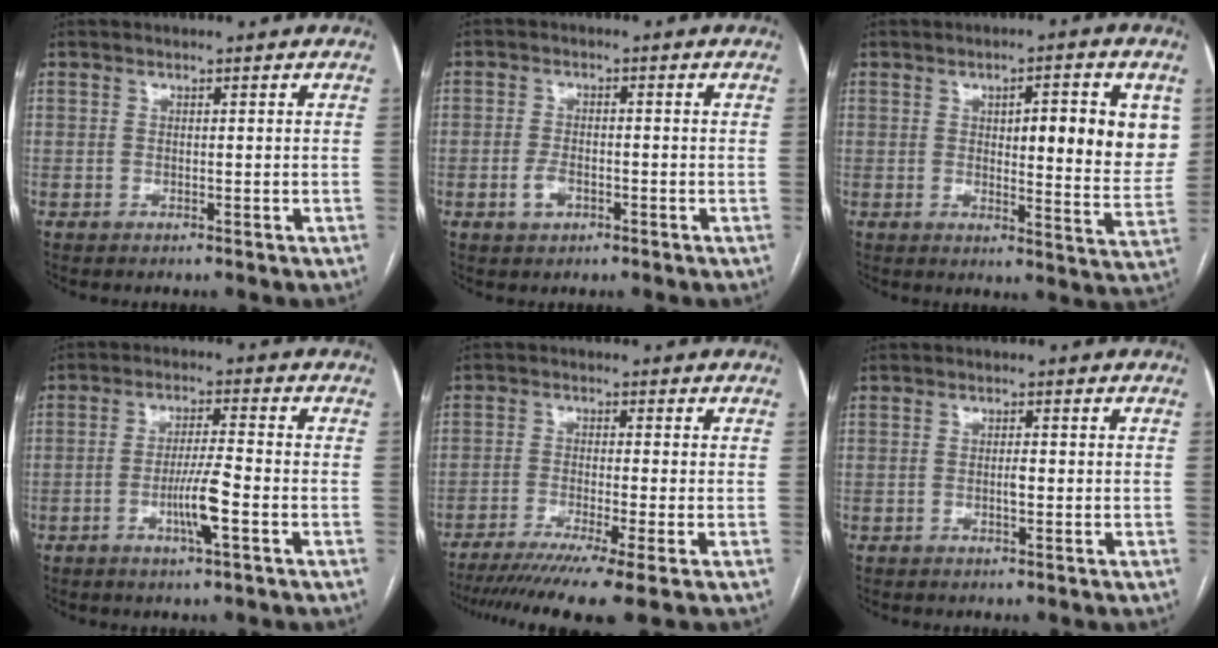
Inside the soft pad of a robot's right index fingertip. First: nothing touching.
{"total": 2.9, "force": [-1.2, 1.7, 1.9], "torque": [-0.038, 0.003, -0.019]}
{"total": 12.1, "force": [3.4, 2.8, 11.3], "torque": [-0.137, -0.006, 0.045]}
{"total": 6.1, "force": [-2.2, 0.0, 5.7], "torque": [-0.108, -0.007, -0.041]}
{"total": 12.1, "force": [-9.0, -0.8, 8.0], "torque": [-0.122, -0.028, -0.141]}
{"total": 1.5, "force": [-0.2, 0.4, 1.5], "torque": [-0.026, 0.001, -0.003]}